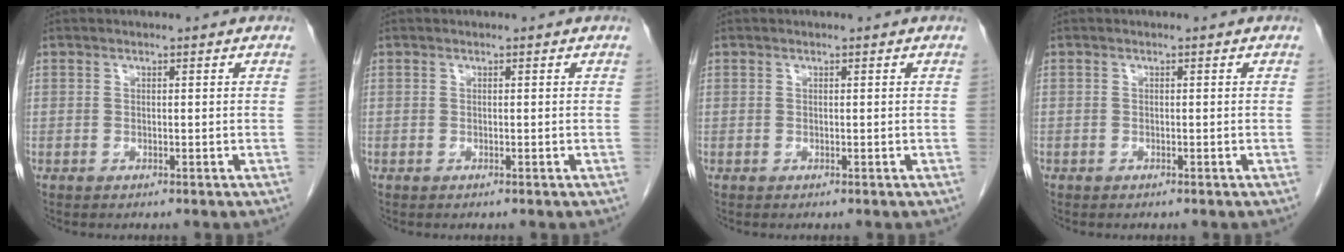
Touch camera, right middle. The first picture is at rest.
{"total": 0.0}
{"total": 0.0}
{"total": 0.0}